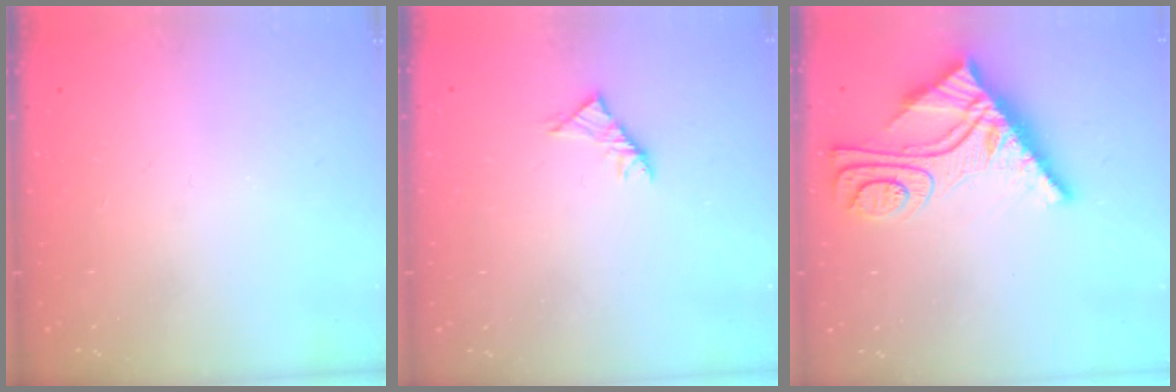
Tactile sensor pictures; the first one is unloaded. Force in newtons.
{"total": 2.9, "press": 2.8, "slide": 0.8}
{"total": 13.2, "press": 13.1, "slide": 1.5}